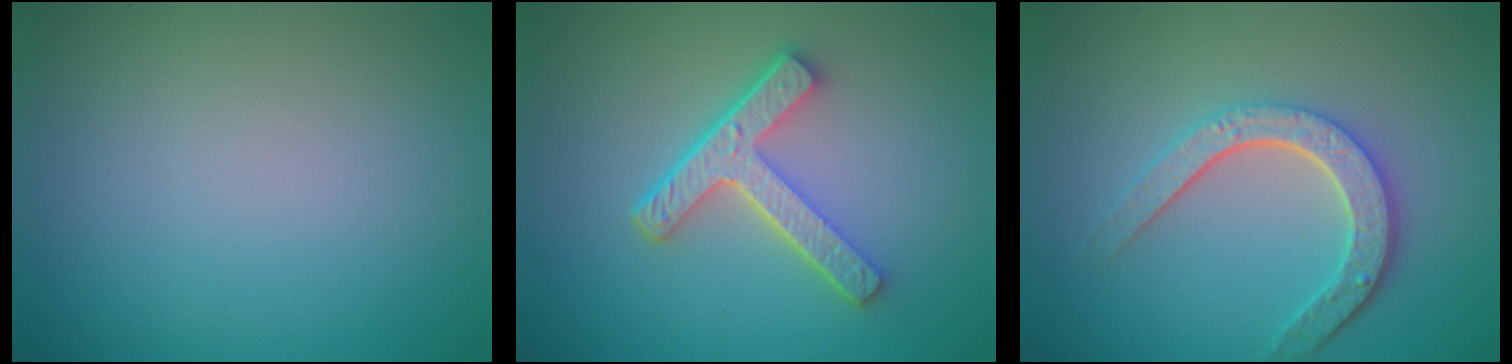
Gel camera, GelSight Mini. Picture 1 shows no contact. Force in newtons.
{"total": 5.0, "press": 3.7, "slide": 3.3}
{"total": 4.5, "press": 3.5, "slide": 2.9}